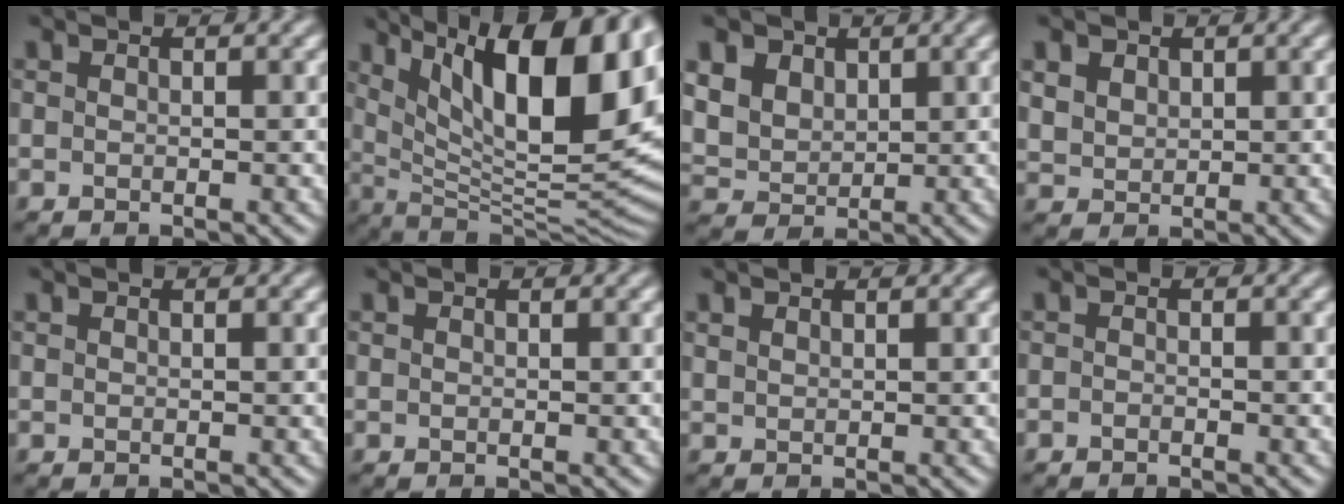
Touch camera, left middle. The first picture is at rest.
{"total": 17.1, "force": [7.2, 6.8, 14.0], "torque": [-0.218, 0.025, 0.131]}
{"total": 7.9, "force": [4.3, 5.8, 3.3], "torque": [-0.110, 0.023, 0.071]}
{"total": 2.5, "force": [1.8, 1.6, 0.4], "torque": [-0.025, 0.005, 0.040]}
{"total": 0.0}
{"total": 0.0}
{"total": 0.8, "force": [0.7, -0.1, -0.3], "torque": [-0.002, 0.001, 0.017]}
{"total": 0.8, "force": [-0.8, -0.1, 0.1], "torque": [-0.007, -0.002, -0.013]}